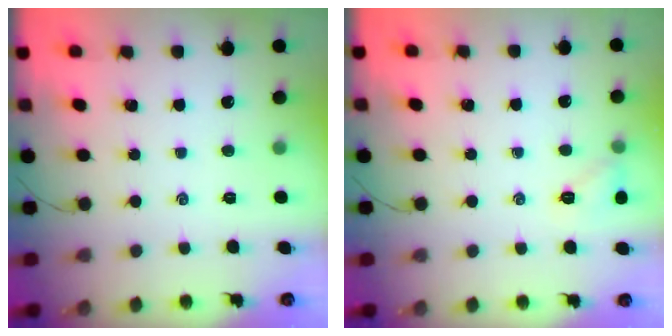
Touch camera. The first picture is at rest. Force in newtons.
{"total": 6.5, "press": 6.2, "slide": 1.7}